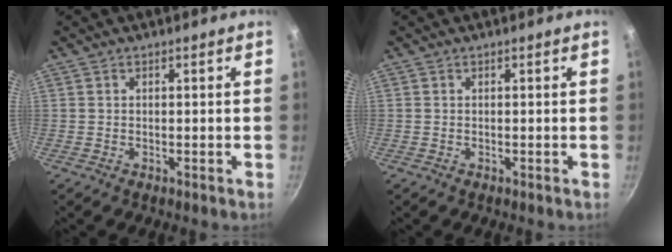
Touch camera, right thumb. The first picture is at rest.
{"total": 0.0}